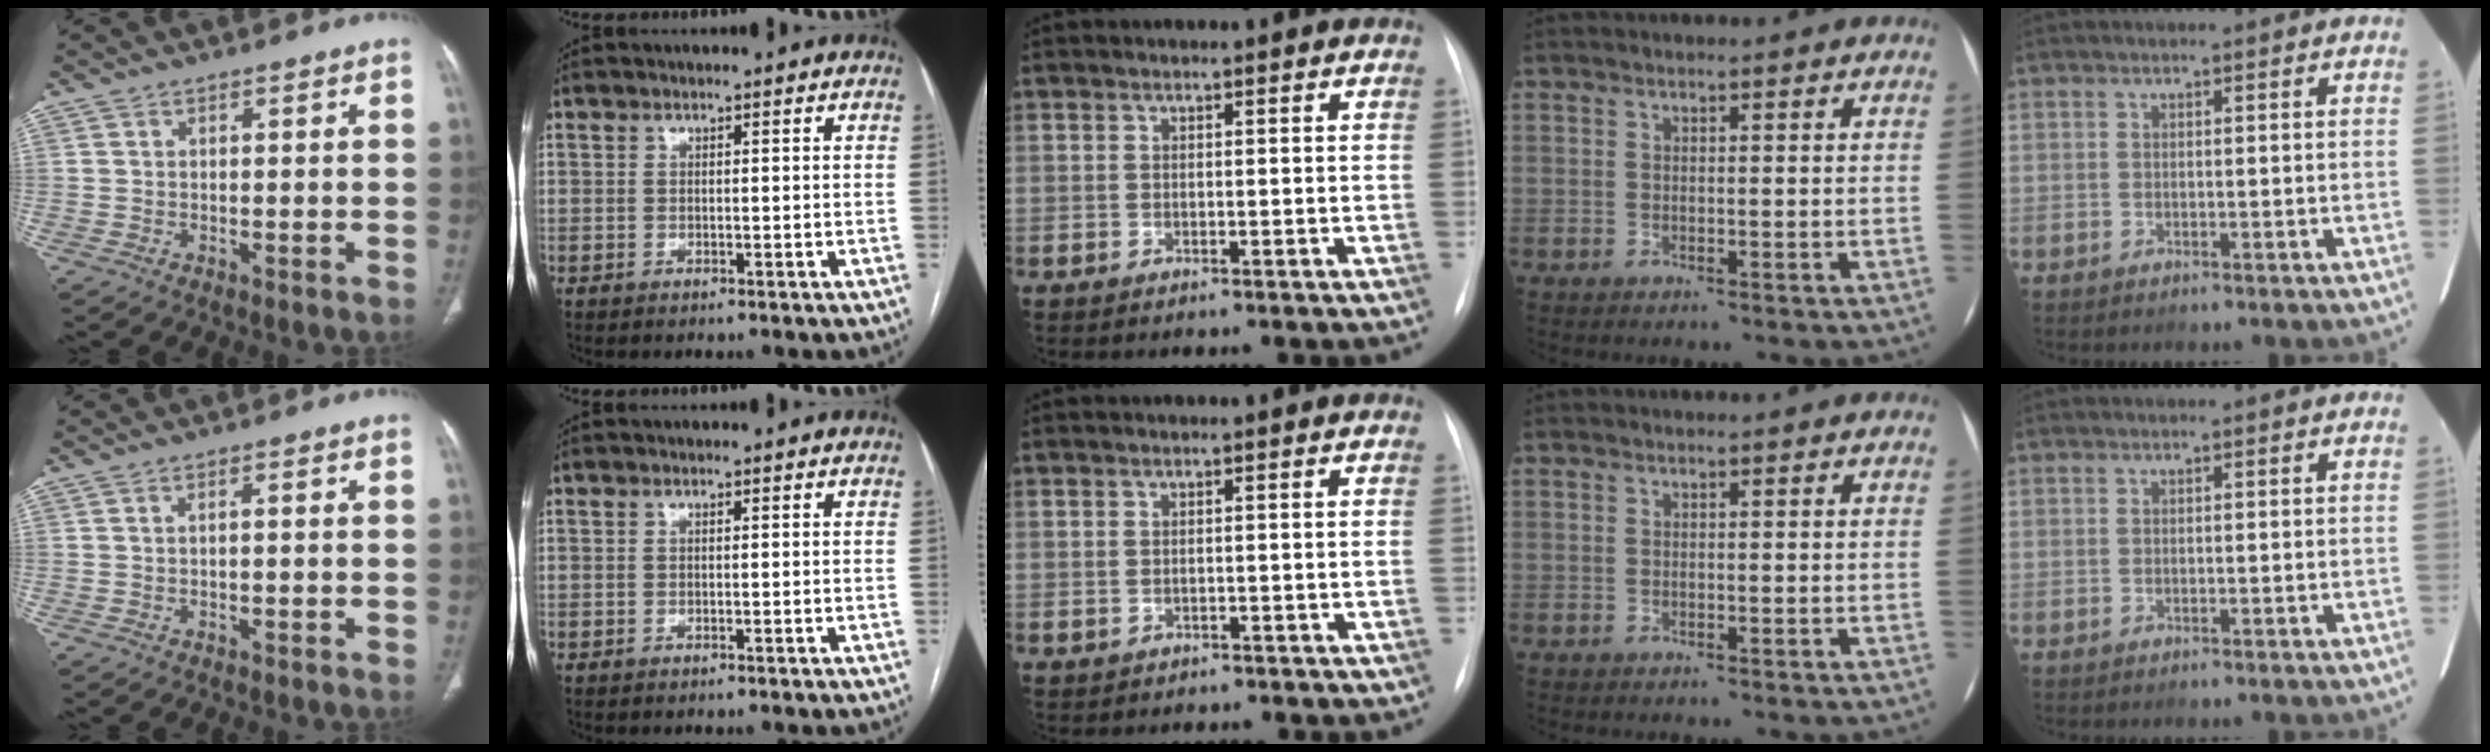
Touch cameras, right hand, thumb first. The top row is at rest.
{"thumb": {"total": 0.9, "force": [-0.1, 0.2, 0.8], "torque": [-0.019, 0.004, -0.002]}, "middle": {"total": 1.1, "force": [-0.7, 0.8, 0.4], "torque": [-0.013, 0.005, 0.001]}}